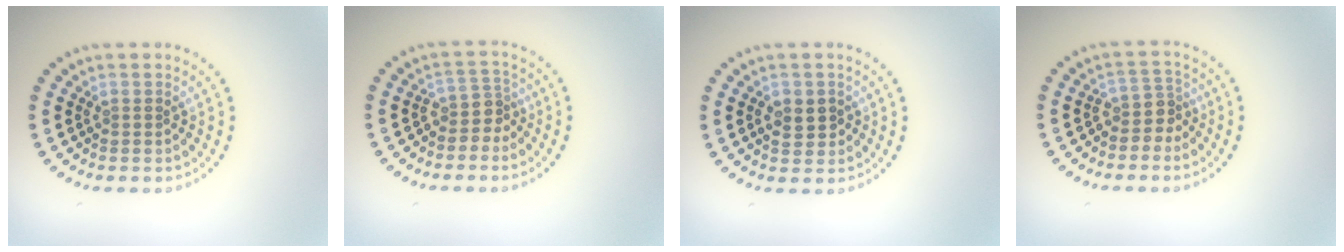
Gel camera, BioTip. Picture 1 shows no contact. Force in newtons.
{"total": 2.3, "press": 1.7, "slide": 1.6}
{"total": 2.4, "press": 2.4, "slide": 0.3}
{"total": 2.3, "press": 1.7, "slide": 1.6}